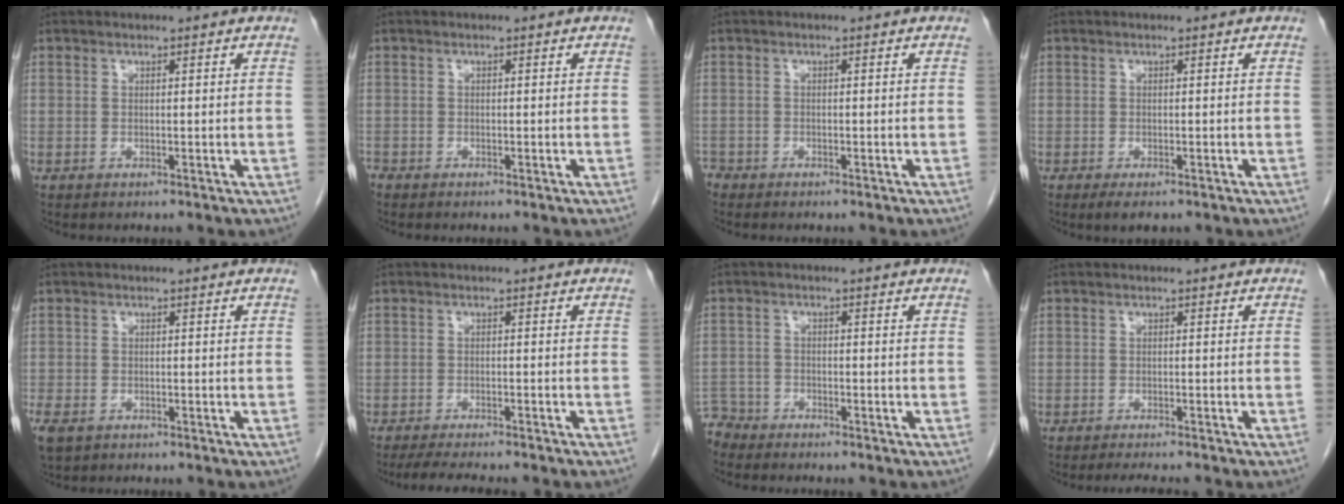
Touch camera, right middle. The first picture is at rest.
{"total": 0.6, "force": [-0.6, 0.2, 0.1], "torque": [-0.004, -0.001, -0.011]}
{"total": 1.3, "force": [-1.2, 0.6, 0.1], "torque": [-0.001, -0.001, -0.020]}
{"total": 2.5, "force": [-1.6, 0.9, 1.7], "torque": [-0.021, -0.004, -0.019]}
{"total": 5.7, "force": [-3.3, 3.5, 3.0], "torque": [-0.076, -0.013, -0.051]}
{"total": 7.2, "force": [-6.2, 0.7, 3.7], "torque": [-0.050, -0.012, -0.092]}
{"total": 3.9, "force": [-3.7, 1.0, -0.7], "torque": [0.018, -0.007, -0.071]}
{"total": 2.9, "force": [-2.6, -0.1, 1.3], "torque": [-0.019, -0.009, -0.037]}